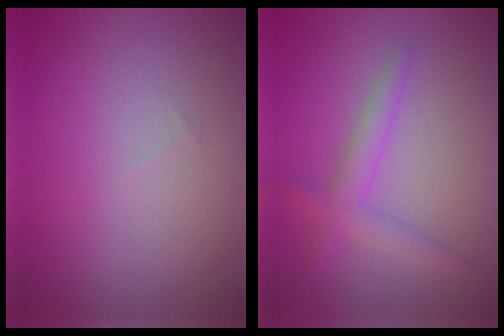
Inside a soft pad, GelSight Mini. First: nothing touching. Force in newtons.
{"total": 2.6, "press": 2.6, "slide": 0.1}